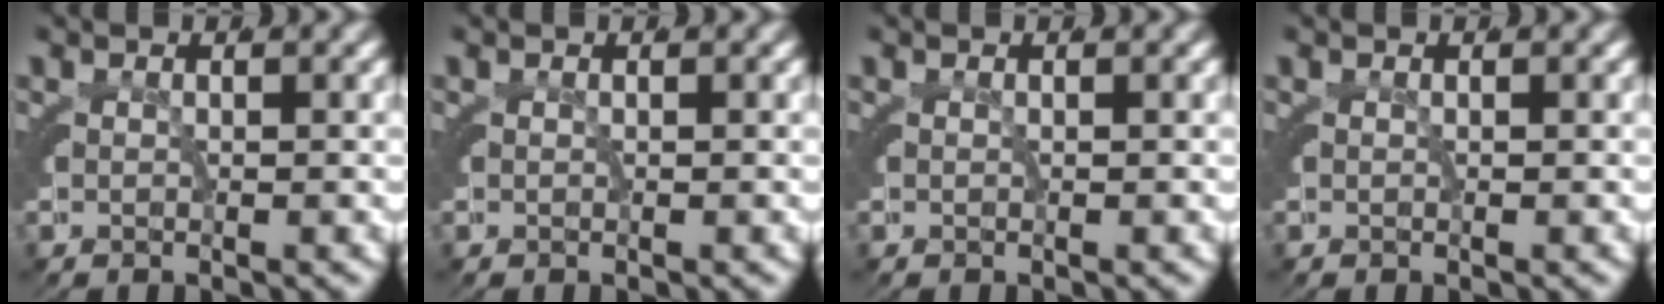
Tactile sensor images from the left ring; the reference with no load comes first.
{"total": 0.0}
{"total": 0.0}
{"total": 0.0}